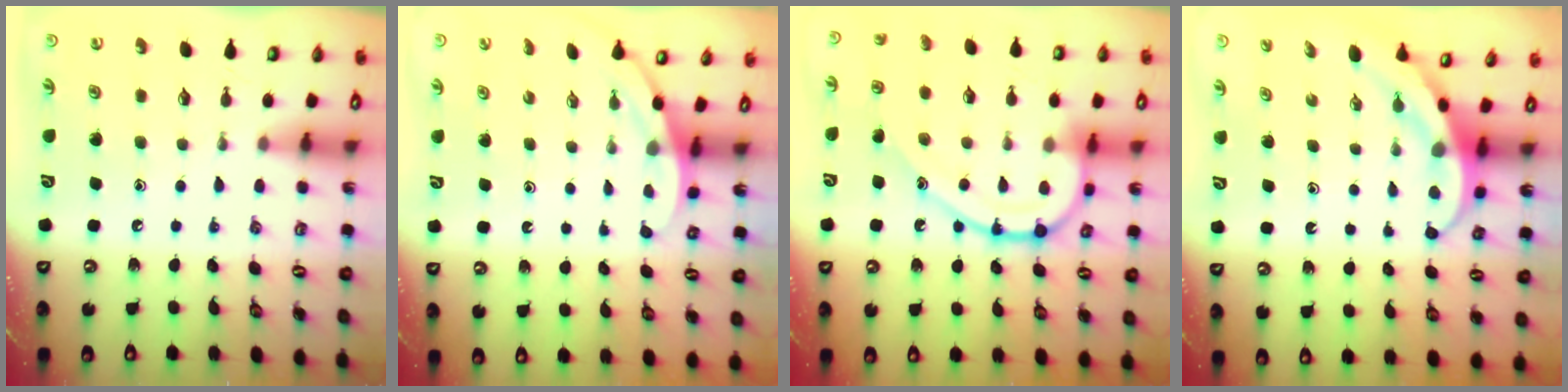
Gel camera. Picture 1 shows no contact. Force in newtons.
{"total": 2.8, "press": 2.8, "slide": 0.1}
{"total": 14.7, "press": 14.7, "slide": 0.4}
{"total": 4.0, "press": 4.0, "slide": 0.4}